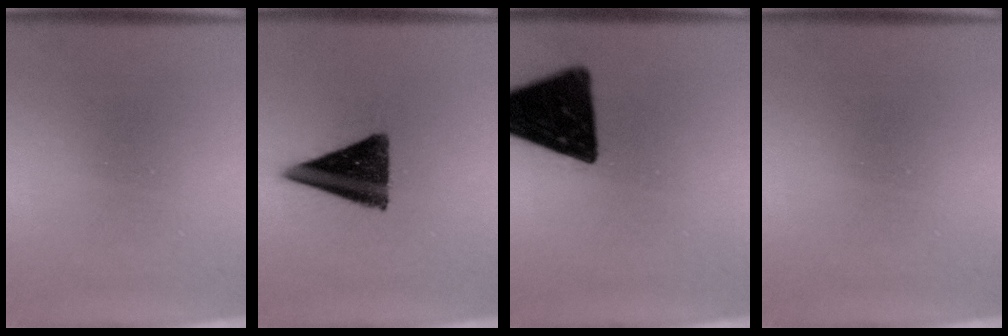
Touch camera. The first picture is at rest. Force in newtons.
{"total": 14.2}
{"total": 18.5}
{"total": 0.0}